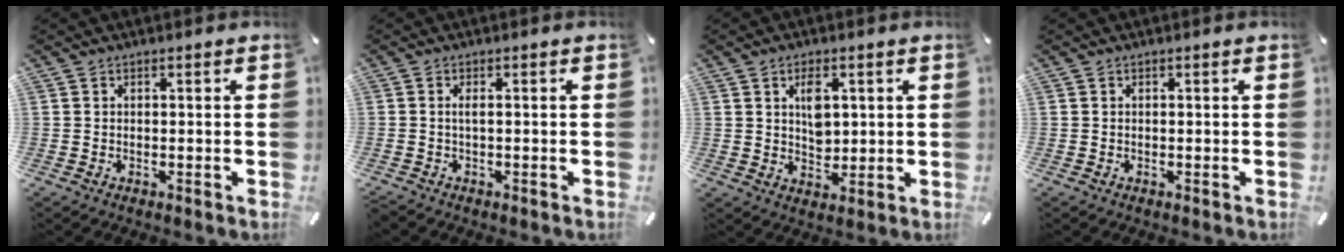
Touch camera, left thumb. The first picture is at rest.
{"total": 1.4, "force": [-0.2, 0.3, 1.3], "torque": [-0.033, -0.004, -0.006]}
{"total": 5.8, "force": [1.7, 3.8, 4.0], "torque": [-0.055, -0.007, 0.023]}
{"total": 0.0}